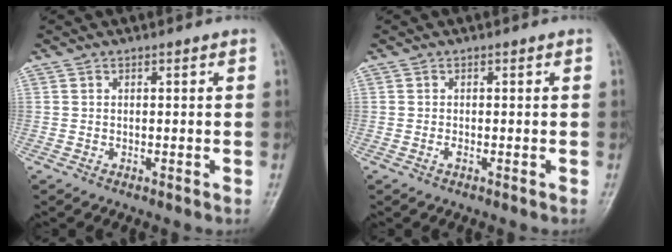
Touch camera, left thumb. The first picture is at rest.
{"total": 0.6, "force": [-0.2, 0.3, 0.5], "torque": [-0.008, -0.001, -0.006]}